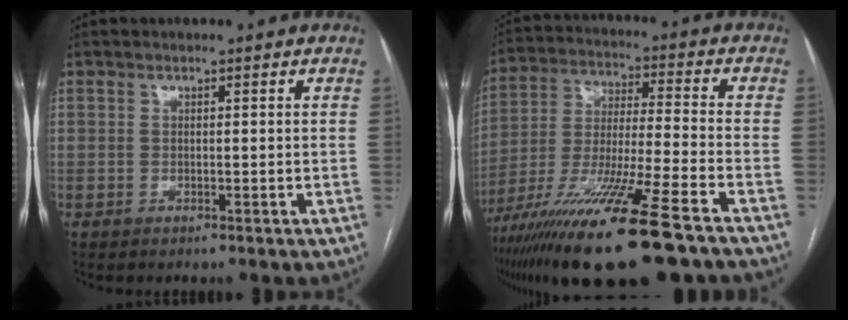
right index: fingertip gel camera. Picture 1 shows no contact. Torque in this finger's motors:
{"motor_torque": [1.90, -0.24, 1.05, 0.21]}